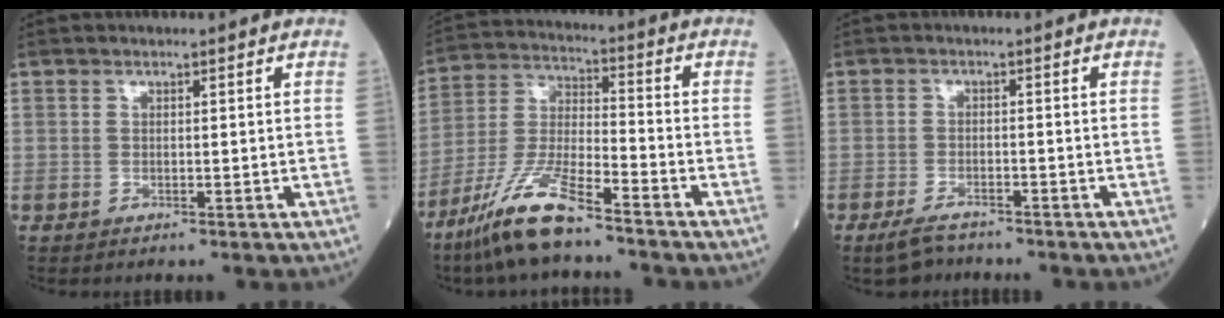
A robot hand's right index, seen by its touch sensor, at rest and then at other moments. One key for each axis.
{"total": 11.7, "fx": -8.6, "fy": 1.2, "fz": 7.8, "tx": -0.172, "ty": -0.024, "tz": -0.169}
{"total": 3.7, "fx": -3.1, "fy": 1.2, "fz": 1.6, "tx": -0.041, "ty": -0.006, "tz": -0.051}